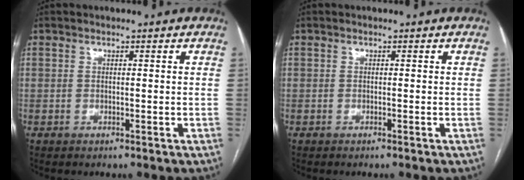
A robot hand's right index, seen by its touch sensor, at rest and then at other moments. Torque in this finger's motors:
{"motor_torque": [0.00, -0.03, -0.04, -0.04]}